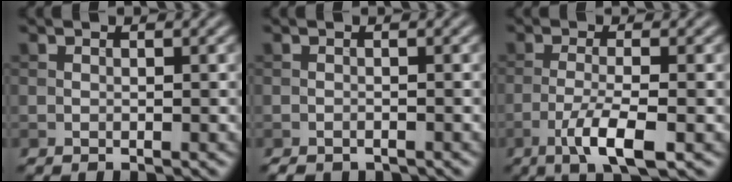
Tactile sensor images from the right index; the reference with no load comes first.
{"total": 1.1, "force": [-0.9, 0.3, 0.3], "torque": [-0.003, -0.003, -0.016]}
{"total": 4.5, "force": [-2.1, 0.9, 3.9], "torque": [-0.075, 0.002, -0.043]}